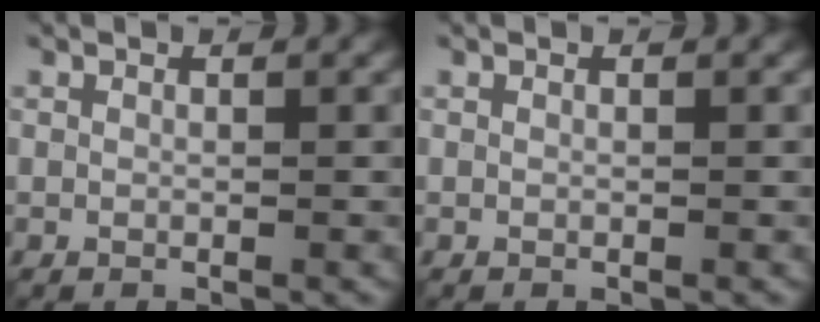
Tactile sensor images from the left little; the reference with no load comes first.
{"total": 0.0}